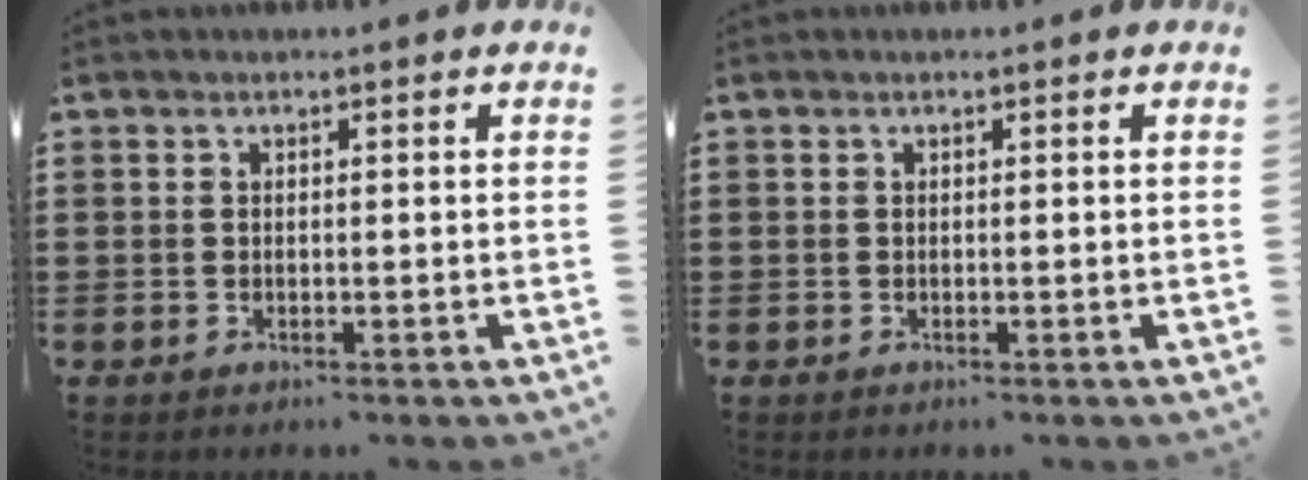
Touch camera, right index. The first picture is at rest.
{"total": 0.0}